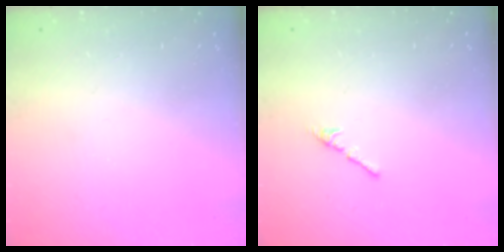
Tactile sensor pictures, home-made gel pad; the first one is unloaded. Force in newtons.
{"total": 2.7, "press": 2.6, "slide": 0.8}